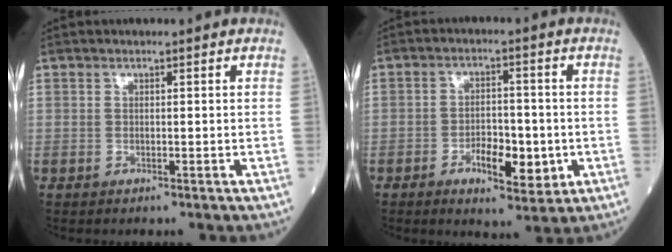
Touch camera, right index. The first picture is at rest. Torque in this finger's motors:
{"motor_torque": [0.16, 0.01, 0.15, 0.04]}